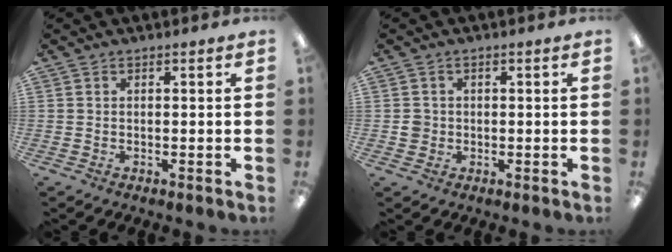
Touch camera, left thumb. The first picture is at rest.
{"total": 2.4, "force": [-0.2, 2.3, 0.6], "torque": [-0.003, 0.001, -0.007]}